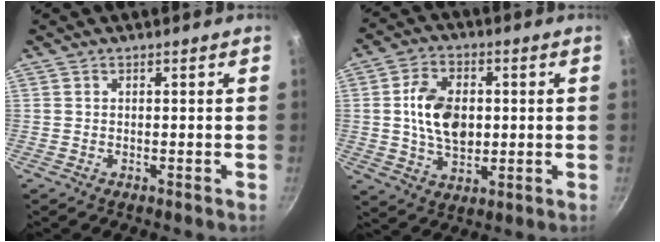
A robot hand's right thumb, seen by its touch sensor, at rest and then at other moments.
{"total": 11.9, "force": [0.9, 8.0, 8.7], "torque": [-0.135, 0.001, 0.012]}